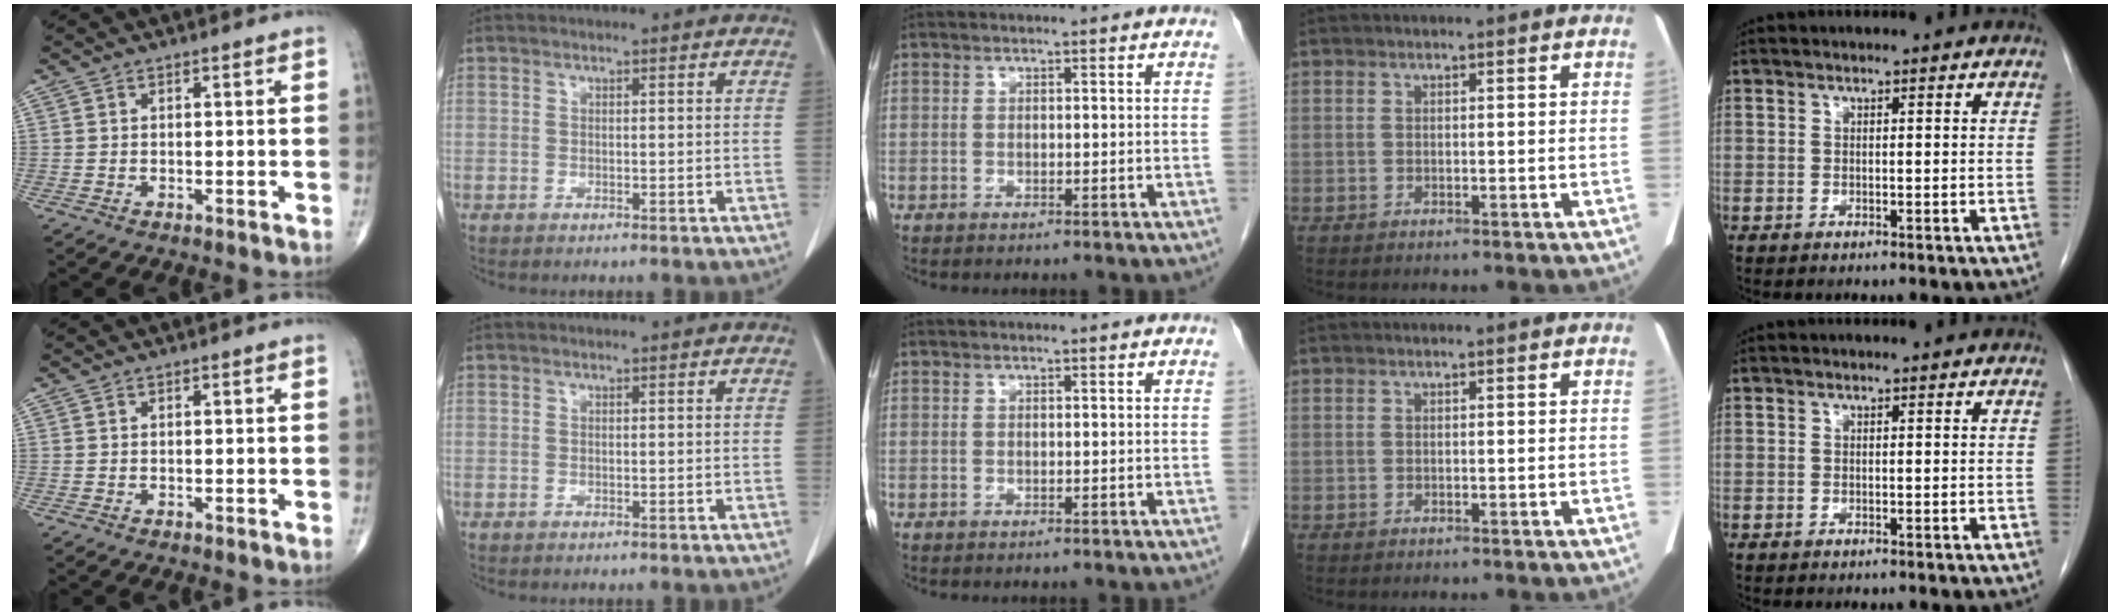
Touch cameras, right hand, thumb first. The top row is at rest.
{}